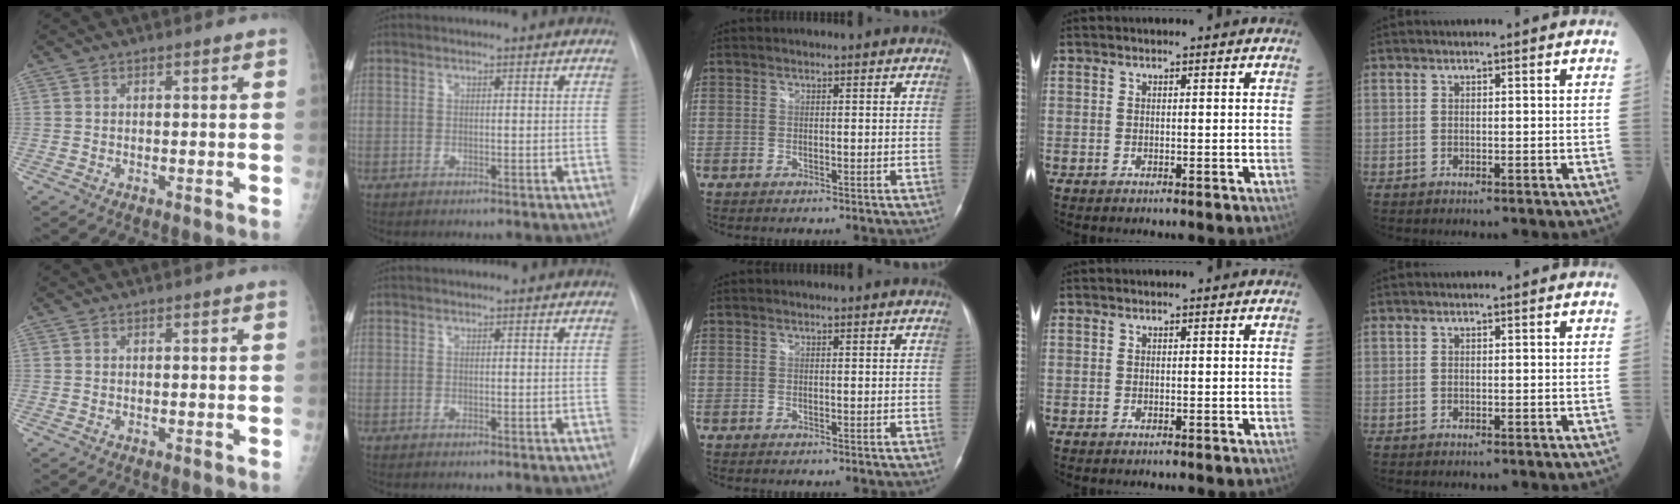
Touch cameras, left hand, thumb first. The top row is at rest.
{}